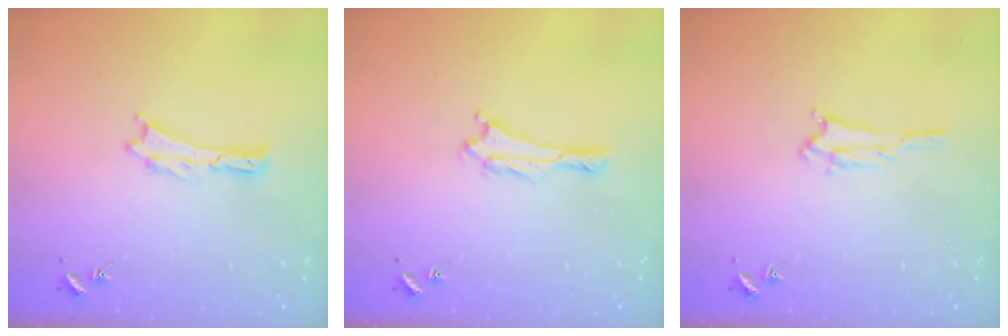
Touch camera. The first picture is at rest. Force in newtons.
{"total": 1.4, "press": 1.4, "slide": 0.2}
{"total": 1.6, "press": 1.6, "slide": 0.3}